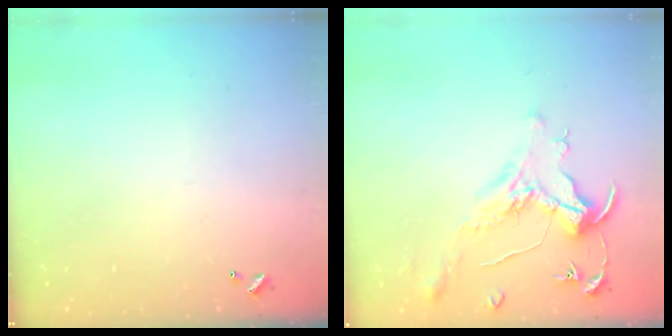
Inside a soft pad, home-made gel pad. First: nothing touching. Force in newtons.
{"total": 1.6, "press": 1.4, "slide": 0.7}